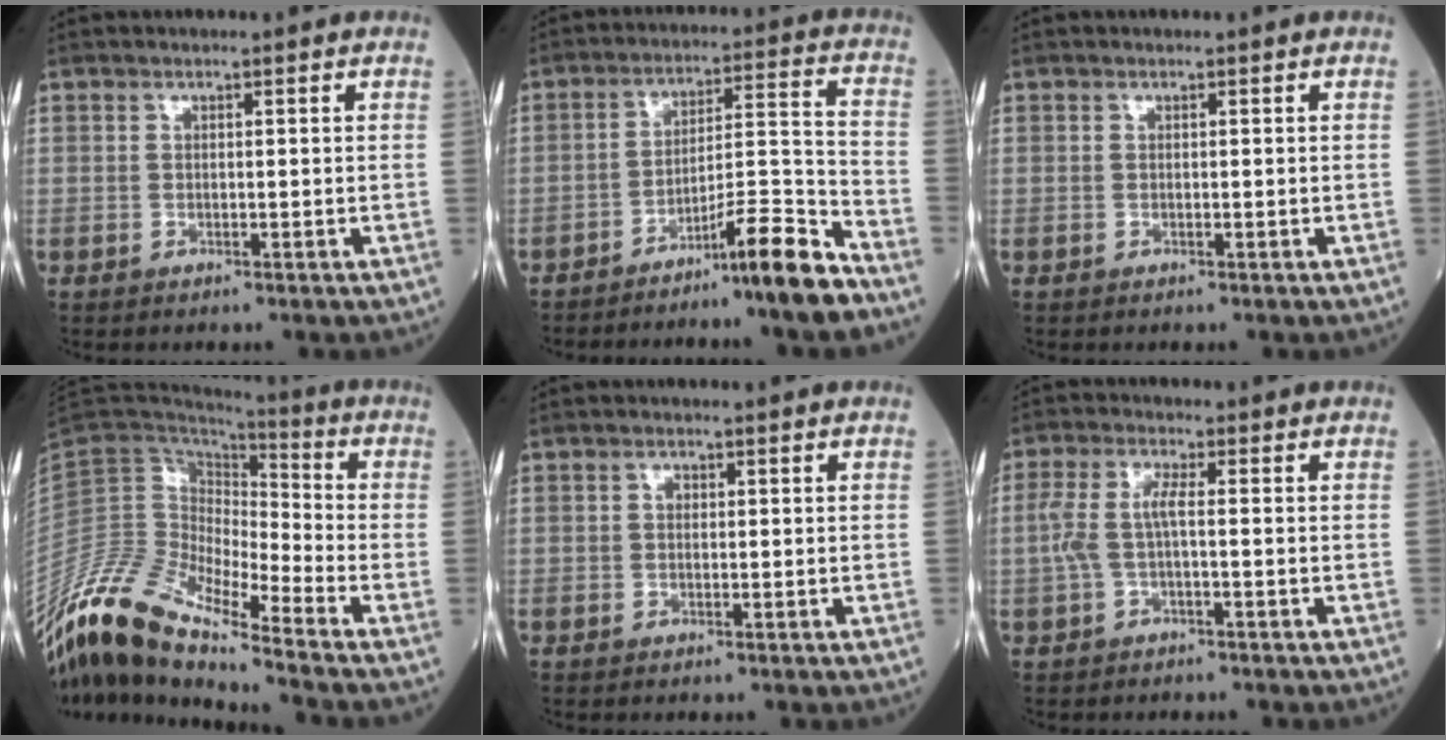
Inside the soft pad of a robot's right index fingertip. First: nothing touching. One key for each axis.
{"total": 10.4, "fx": -7.9, "fy": -1.2, "fz": 6.7, "tx": -0.094, "ty": 0.013, "tz": -0.130}
{"total": 0.0}
{"total": 13.8, "fx": -11.3, "fy": 2.2, "fz": 7.6, "tx": -0.154, "ty": 0.023, "tz": -0.214}
{"total": 1.0, "fx": 0.2, "fy": 0.8, "fz": 0.6, "tx": -0.012, "ty": 0.001, "tz": 0.002}
{"total": 4.0, "fx": -0.3, "fy": 0.7, "fz": 4.0, "tx": -0.099, "ty": 0.012, "tz": -0.008}